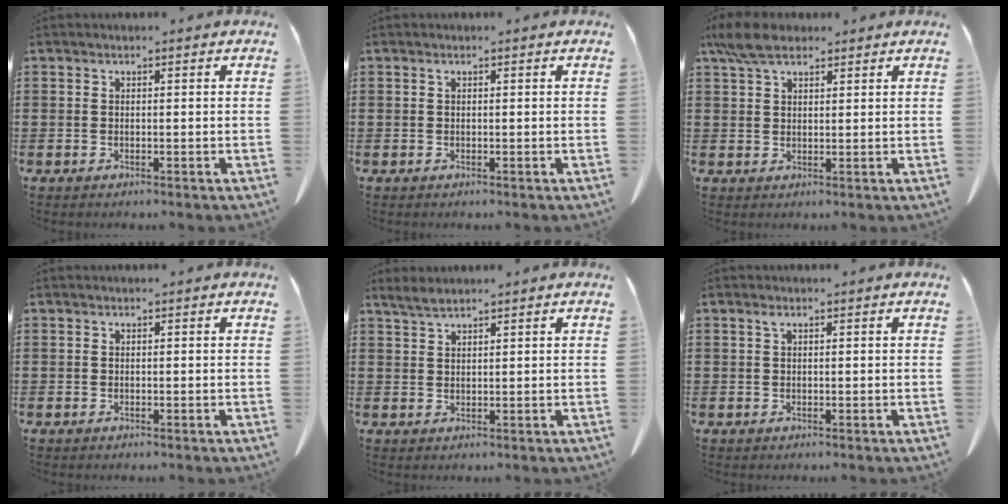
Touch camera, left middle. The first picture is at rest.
{"total": 0.0}
{"total": 5.4, "force": [3.9, 2.3, 2.9], "torque": [-0.069, 0.002, 0.075]}
{"total": 0.0}
{"total": 2.0, "force": [1.7, 0.2, 1.0], "torque": [-0.023, 0.001, 0.031]}
{"total": 0.7, "force": [0.3, 0.3, 0.5], "torque": [-0.012, 0.003, 0.005]}